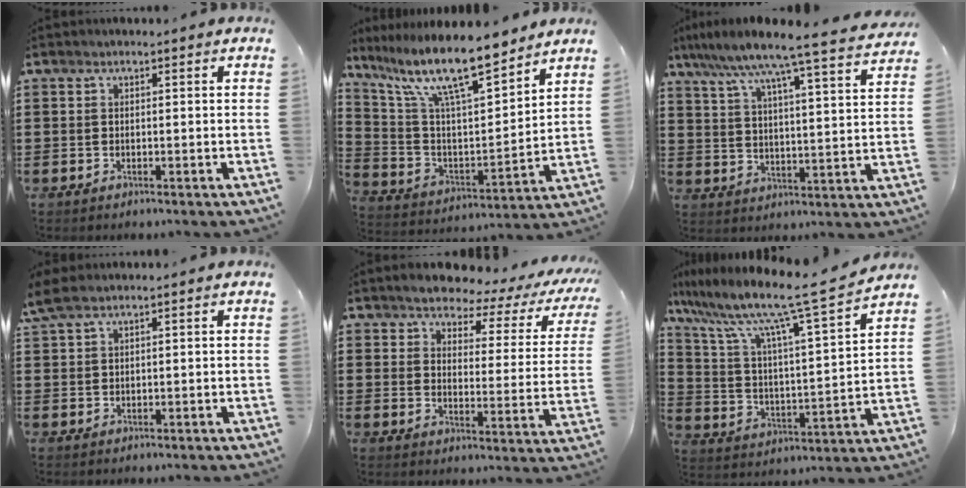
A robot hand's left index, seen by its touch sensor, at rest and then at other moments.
{"total": 13.3, "force": [10.5, 2.4, 7.9], "torque": [-0.182, -0.056, 0.178]}
{"total": 7.5, "force": [6.6, -0.6, 3.5], "torque": [-0.095, -0.048, 0.104]}
{"total": 2.6, "force": [1.7, 0.7, 1.9], "torque": [-0.042, 0.002, 0.031]}
{"total": 4.3, "force": [4.0, 0.8, 1.4], "torque": [-0.045, -0.033, 0.061]}
{"total": 11.7, "force": [9.6, -0.3, 6.7], "torque": [-0.165, -0.066, 0.153]}